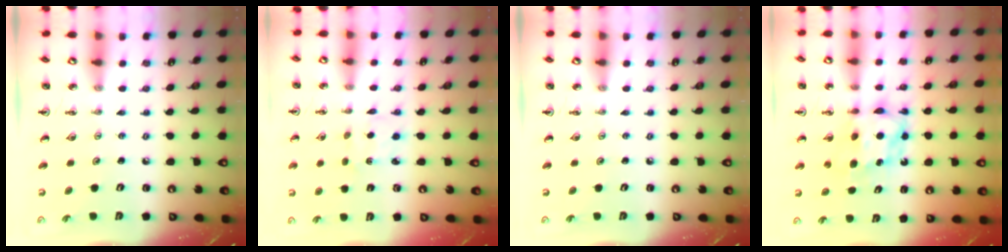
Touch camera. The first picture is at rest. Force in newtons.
{"total": 2.5, "press": 2.4, "slide": 0.6}
{"total": 0.0}
{"total": 6.9, "press": 6.9, "slide": 0.5}